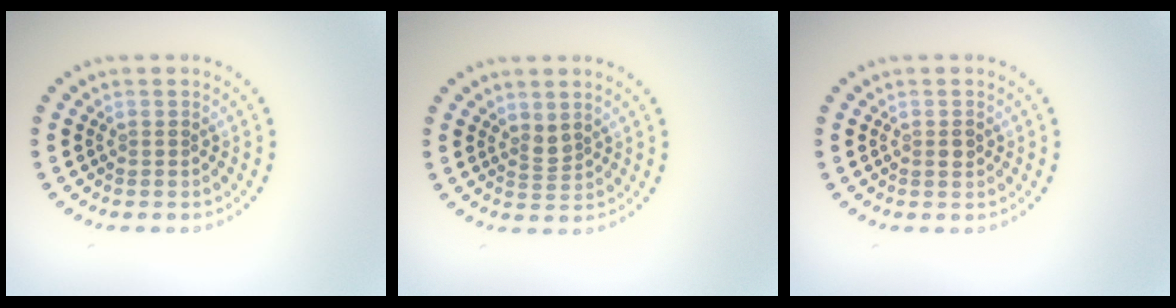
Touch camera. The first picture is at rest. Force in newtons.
{"total": 1.4, "press": 1.1, "slide": 0.9}
{"total": 1.0, "press": 1.0, "slide": 0.2}